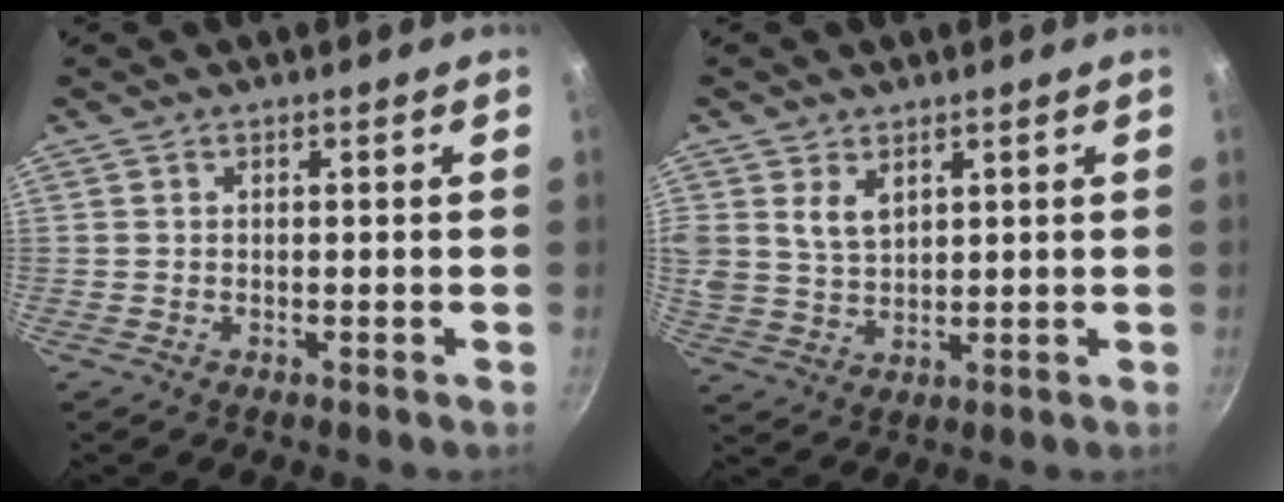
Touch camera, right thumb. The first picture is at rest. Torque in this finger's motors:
{"motor_torque": [0.08, 0.14, 0.43, 0.67, 0.06]}